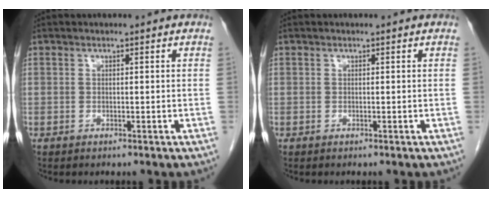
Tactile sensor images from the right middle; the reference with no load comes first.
{"total": 0.0}